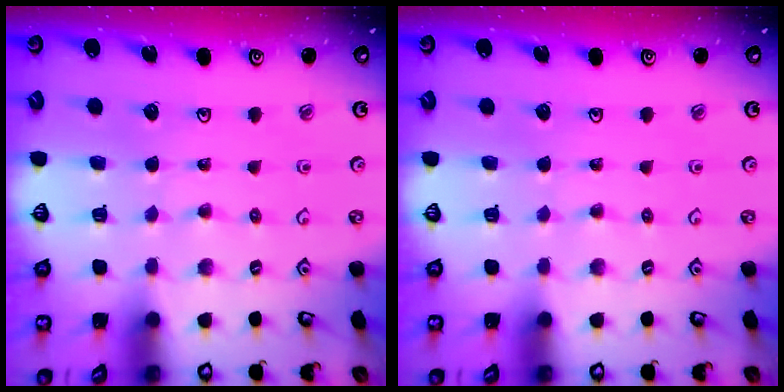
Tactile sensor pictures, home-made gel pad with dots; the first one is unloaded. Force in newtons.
{"total": 0.0}